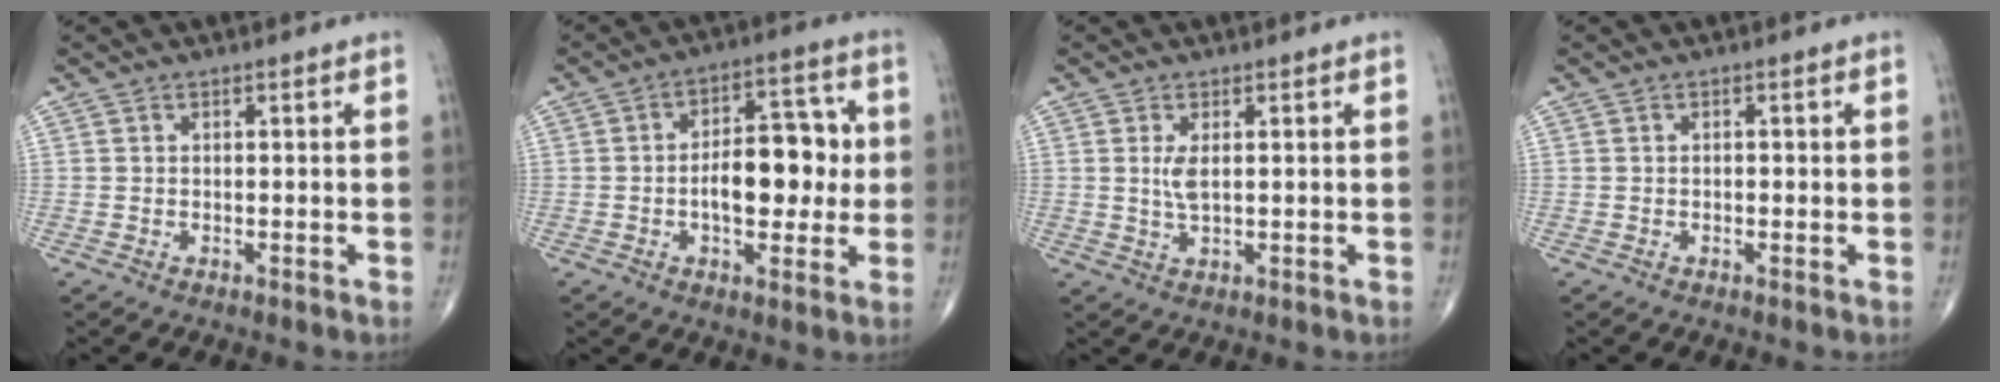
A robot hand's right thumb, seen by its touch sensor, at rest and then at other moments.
{"total": 12.5, "force": [-0.5, 6.7, 10.5], "torque": [-0.122, 0.024, -0.010]}
{"total": 2.5, "force": [0.5, 0.9, 2.3], "torque": [-0.049, -0.005, 0.013]}
{"total": 0.6, "force": [-0.1, 0.4, 0.5], "torque": [-0.004, 0.000, -0.002]}